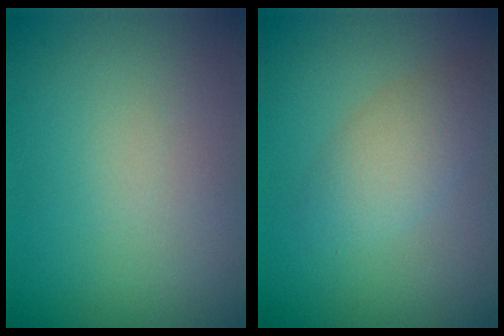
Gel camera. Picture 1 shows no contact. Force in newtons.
{"total": 3.0, "press": 3.0, "slide": 0.0}